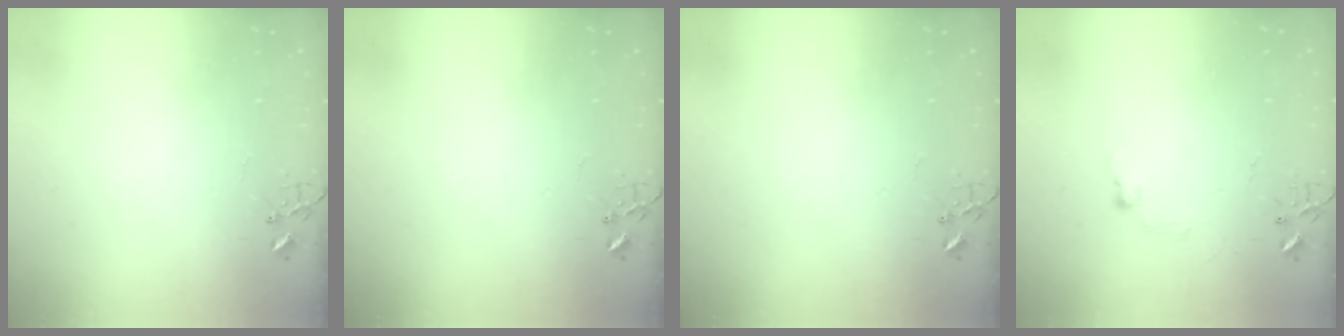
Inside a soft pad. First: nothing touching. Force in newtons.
{"total": 0.0}
{"total": 0.0}
{"total": 6.4, "press": 6.3, "slide": 0.9}